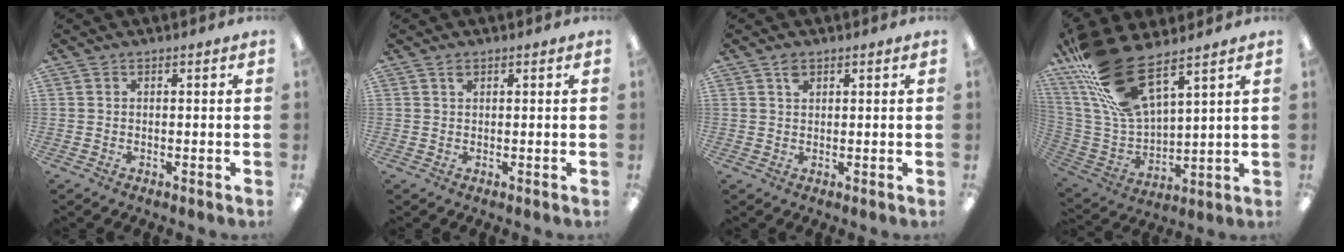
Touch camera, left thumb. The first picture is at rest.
{"total": 1.0, "force": [0.7, 0.5, 0.6], "torque": [-0.015, 0.001, 0.012]}
{"total": 1.9, "force": [1.3, 1.1, 0.9], "torque": [-0.015, -0.005, 0.022]}
{"total": 20.1, "force": [13.8, 7.2, 12.8], "torque": [-0.294, -0.076, 0.247]}